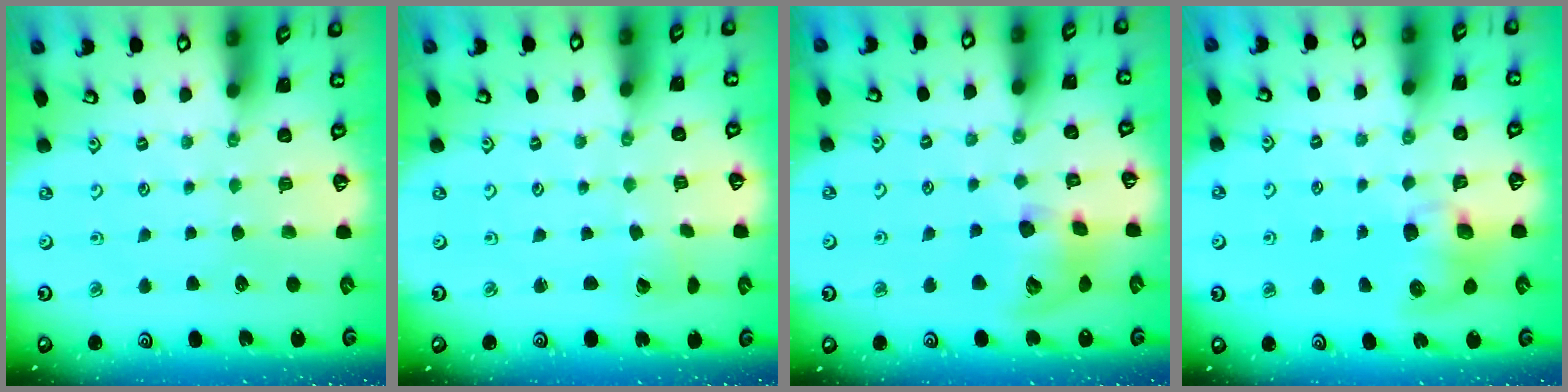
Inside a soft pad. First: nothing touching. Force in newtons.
{"total": 1.8, "press": 1.8, "slide": 0.2}
{"total": 13.4, "press": 13.3, "slide": 2.0}
{"total": 8.7, "press": 8.6, "slide": 1.3}